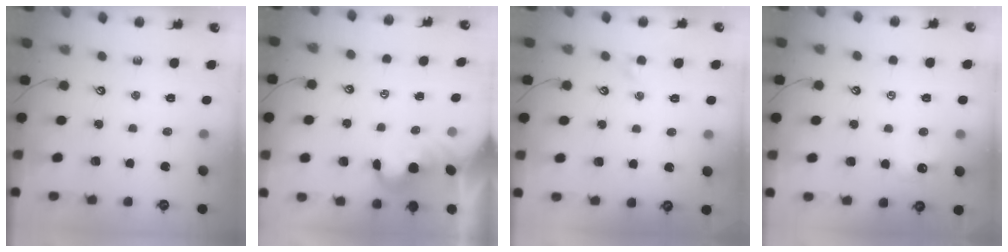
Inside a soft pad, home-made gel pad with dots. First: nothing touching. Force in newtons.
{"total": 0.0}
{"total": 0.6, "press": 0.3, "slide": 0.5}
{"total": 1.4, "press": 1.2, "slide": 0.6}